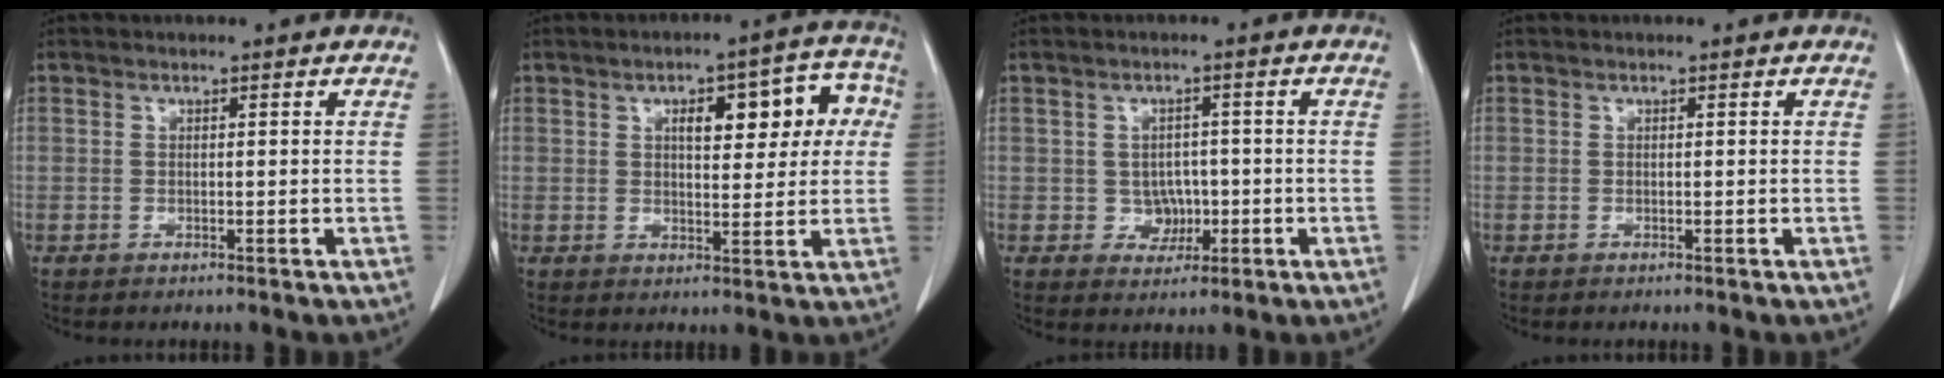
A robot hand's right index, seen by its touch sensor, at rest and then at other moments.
{"total": 10.6, "force": [2.9, 4.3, 9.3], "torque": [-0.109, 0.037, 0.037]}
{"total": 3.4, "force": [-0.6, 3.1, 1.3], "torque": [-0.009, 0.006, 0.000]}
{"total": 0.0}